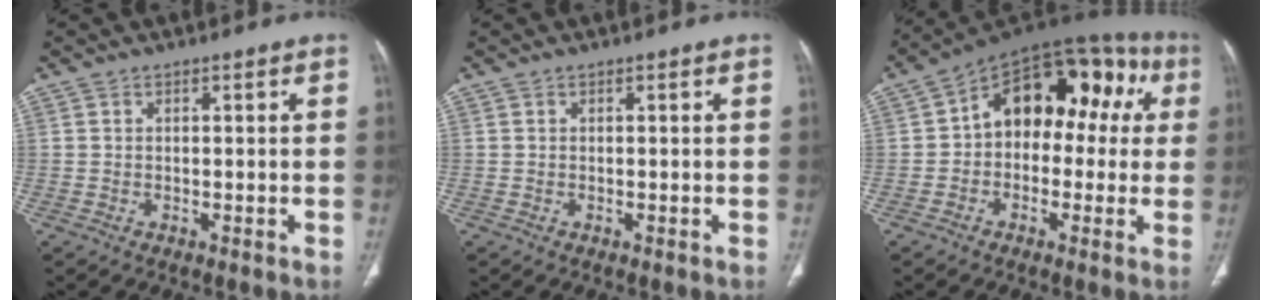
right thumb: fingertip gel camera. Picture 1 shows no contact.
{"total": 0.0}
{"total": 18.4, "force": [2.5, 12.0, 13.7], "torque": [-0.133, 0.056, 0.021]}